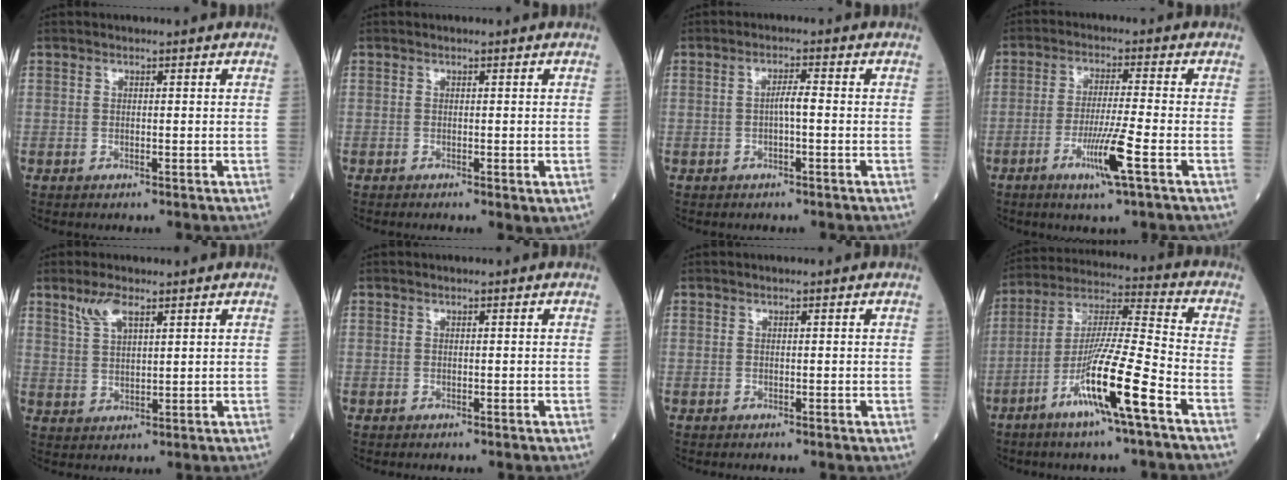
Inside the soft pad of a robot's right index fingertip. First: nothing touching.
{"total": 1.8, "force": [-0.7, 0.4, 1.6], "torque": [-0.023, -0.006, -0.004]}
{"total": 2.1, "force": [-0.3, 0.1, 2.1], "torque": [-0.036, 0.004, -0.004]}
{"total": 7.3, "force": [-3.1, -0.7, 6.6], "torque": [-0.127, -0.015, -0.057]}
{"total": 4.3, "force": [3.0, 1.1, 2.9], "torque": [-0.067, 0.005, 0.065]}
{"total": 0.0}
{"total": 0.0}
{"total": 13.7, "force": [-6.6, -0.5, 12.0], "torque": [-0.235, -0.010, -0.122]}